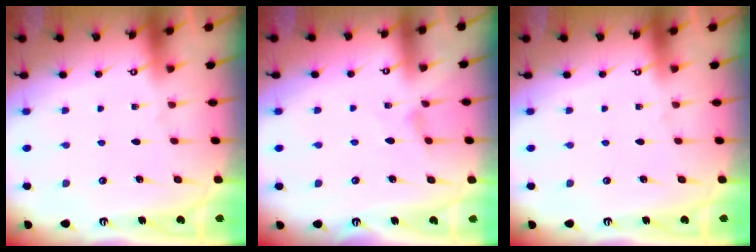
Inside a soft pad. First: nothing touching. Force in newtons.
{"total": 1.9, "press": 1.9, "slide": 0.4}
{"total": 0.0}